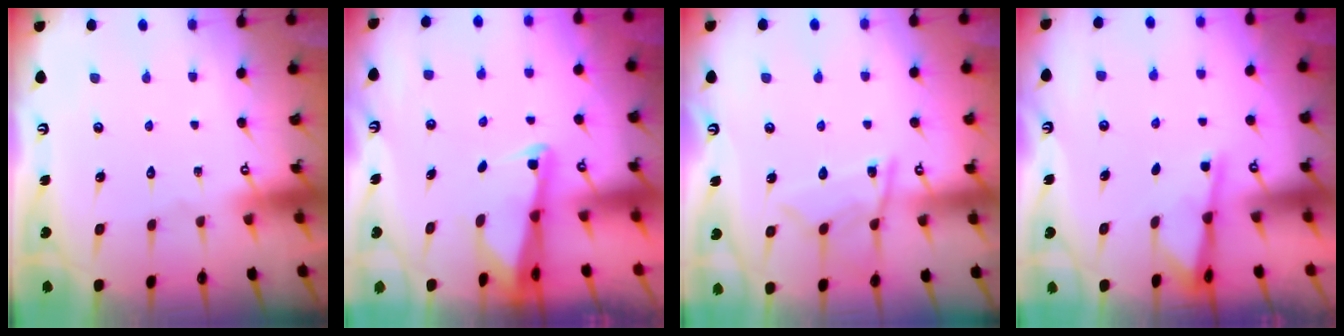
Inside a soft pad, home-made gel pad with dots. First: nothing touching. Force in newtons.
{"total": 2.4, "press": 2.4, "slide": 0.3}
{"total": 10.9, "press": 10.8, "slide": 1.0}
{"total": 1.9, "press": 1.9, "slide": 0.3}